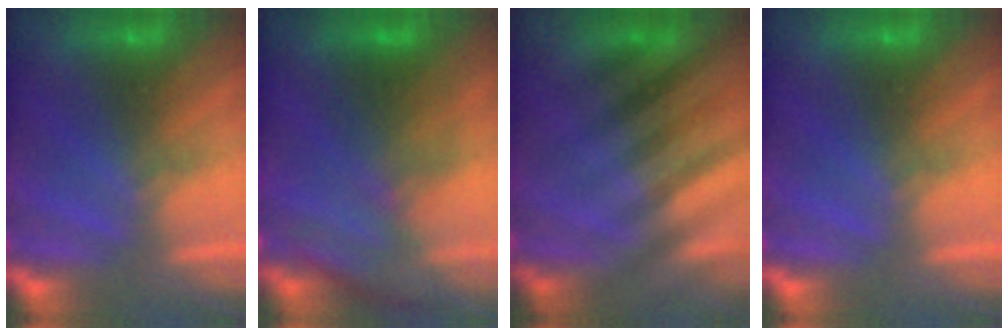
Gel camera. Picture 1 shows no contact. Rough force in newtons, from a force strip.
{"total": 2.7}
{"total": 2.7}
{"total": 0.0}